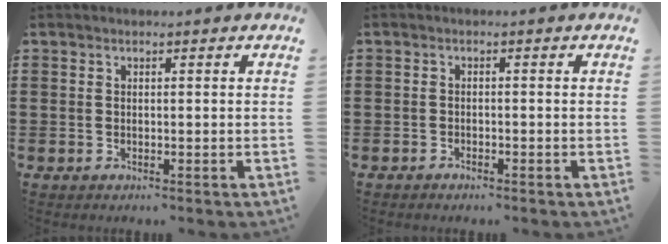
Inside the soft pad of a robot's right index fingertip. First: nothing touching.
{"total": 0.9, "force": [-0.8, 0.3, -0.1], "torque": [-0.002, 0.003, -0.017]}